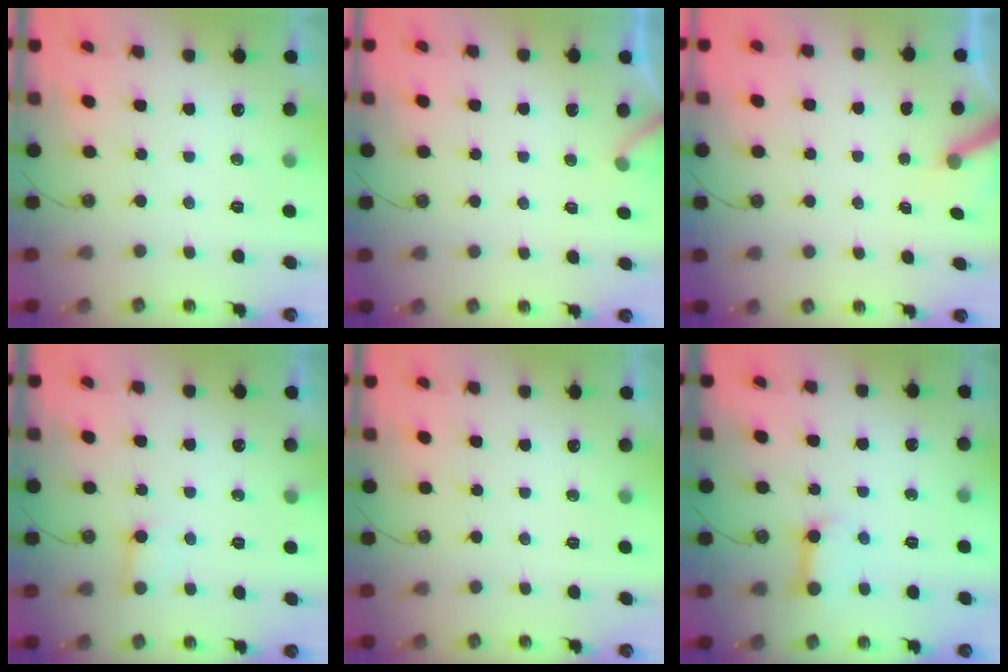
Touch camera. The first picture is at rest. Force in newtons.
{"total": 2.8, "press": 2.8, "slide": 0.3}
{"total": 3.3, "press": 3.3, "slide": 0.3}
{"total": 7.5, "press": 7.4, "slide": 0.5}
{"total": 0.0}
{"total": 7.0, "press": 7.0, "slide": 0.8}